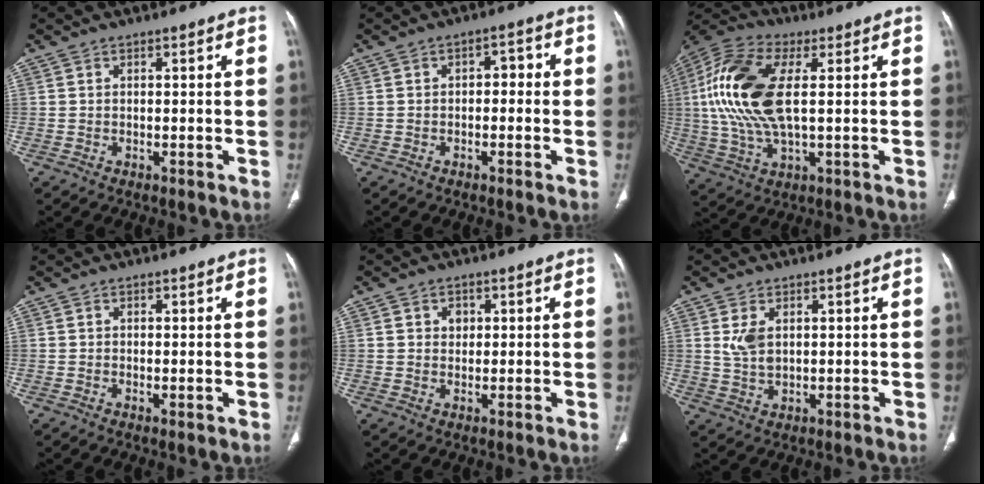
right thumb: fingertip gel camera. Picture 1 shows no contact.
{"total": 3.0, "force": [-0.2, 1.9, 2.3], "torque": [-0.019, 0.016, -0.012]}
{"total": 18.3, "force": [2.6, 8.3, 16.1], "torque": [-0.355, 0.008, 0.045]}
{"total": 0.7, "force": [-0.1, 0.3, 0.6], "torque": [-0.017, -0.004, -0.001]}
{"total": 2.4, "force": [0.8, 2.0, 1.1], "torque": [-0.006, -0.002, 0.012]}
{"total": 4.3, "force": [1.3, 2.4, 3.3], "torque": [-0.067, -0.006, 0.034]}